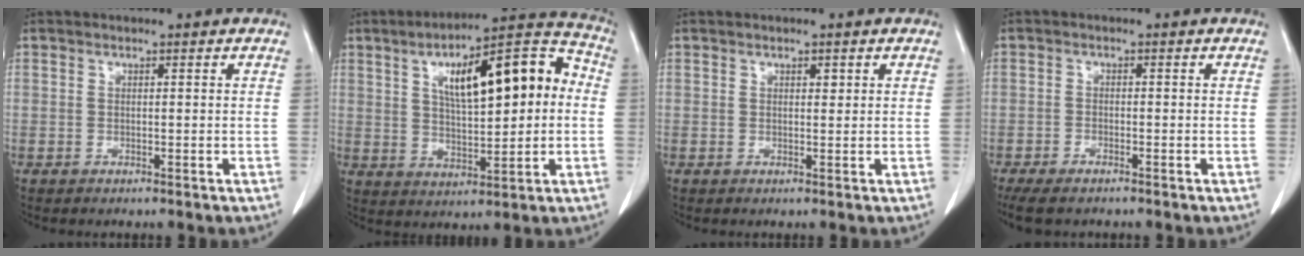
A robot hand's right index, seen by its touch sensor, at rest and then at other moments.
{"total": 16.9, "force": [3.0, 4.9, 15.9], "torque": [-0.236, 0.042, 0.049]}
{"total": 1.0, "force": [0.5, 0.5, 0.7], "torque": [-0.010, -0.002, 0.007]}
{"total": 5.8, "force": [-4.6, 1.6, 3.1], "torque": [-0.049, -0.010, -0.076]}